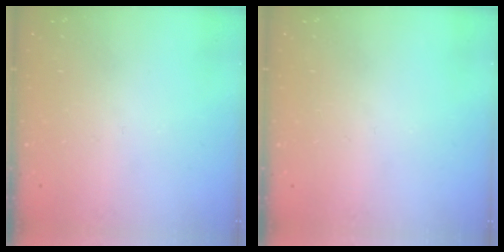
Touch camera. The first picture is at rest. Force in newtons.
{"total": 0.0}